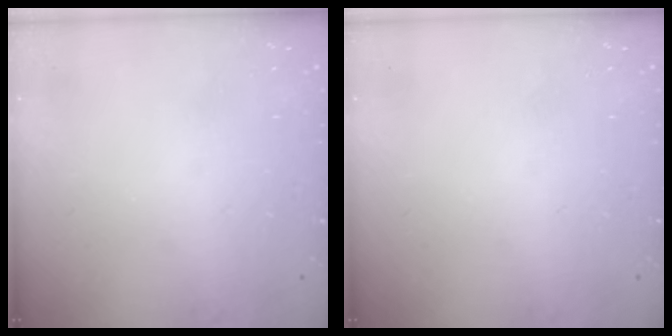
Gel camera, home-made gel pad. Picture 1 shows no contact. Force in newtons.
{"total": 0.0}